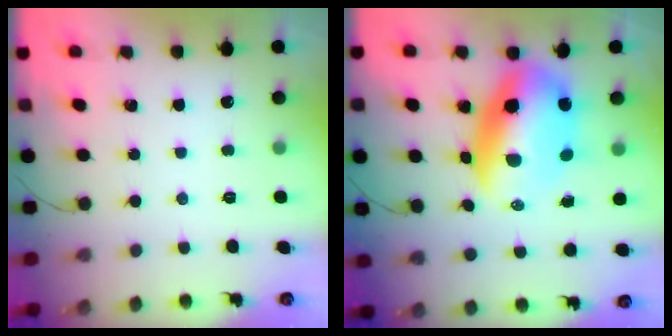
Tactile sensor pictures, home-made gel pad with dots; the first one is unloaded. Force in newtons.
{"total": 14.4, "press": 14.1, "slide": 3.0}